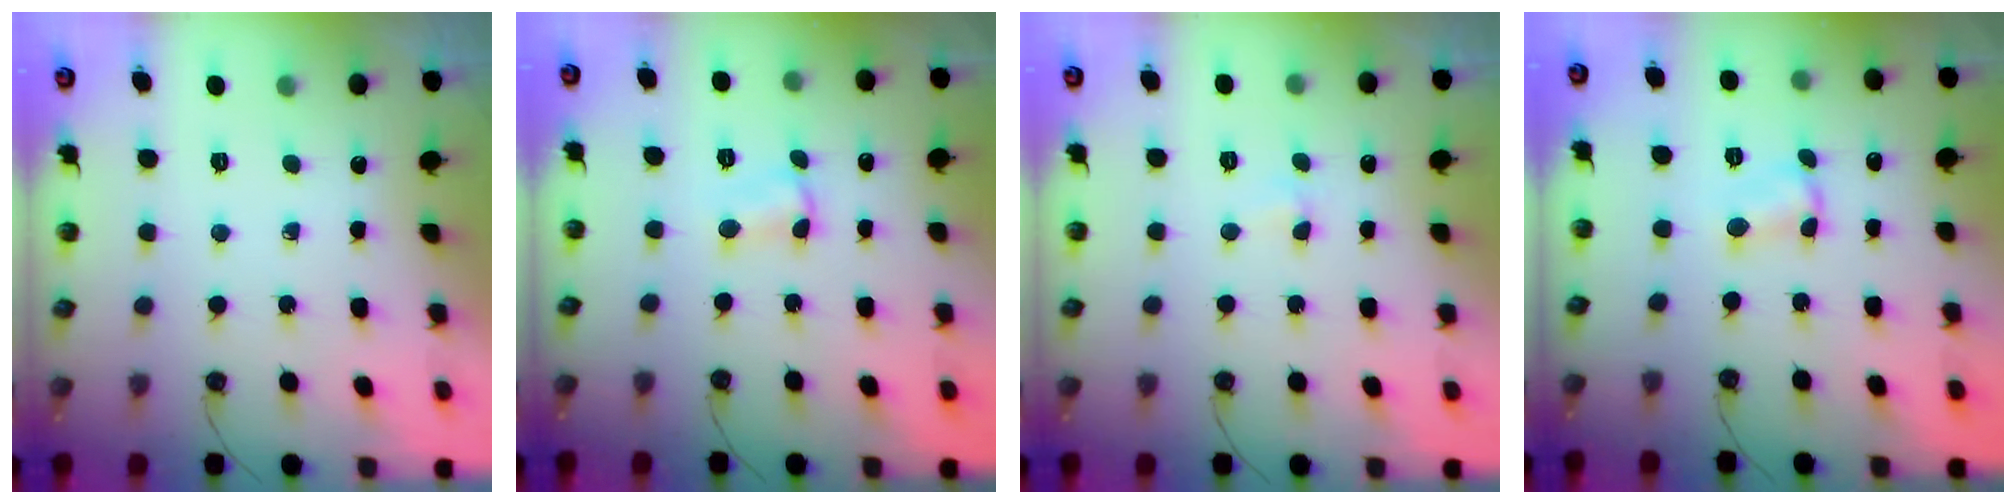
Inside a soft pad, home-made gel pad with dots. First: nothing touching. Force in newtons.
{"total": 2.0, "press": 2.0, "slide": 0.3}
{"total": 2.8, "press": 2.7, "slide": 0.5}
{"total": 1.7, "press": 1.6, "slide": 0.2}